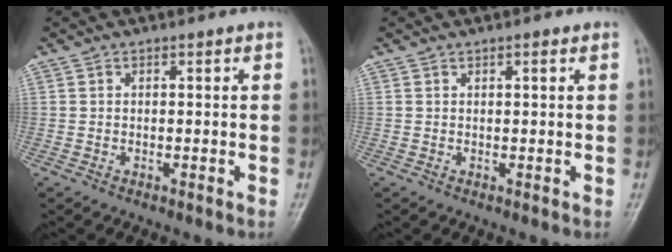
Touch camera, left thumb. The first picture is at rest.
{"total": 0.8, "force": [0.4, 0.3, 0.6], "torque": [-0.005, 0.003, 0.004]}